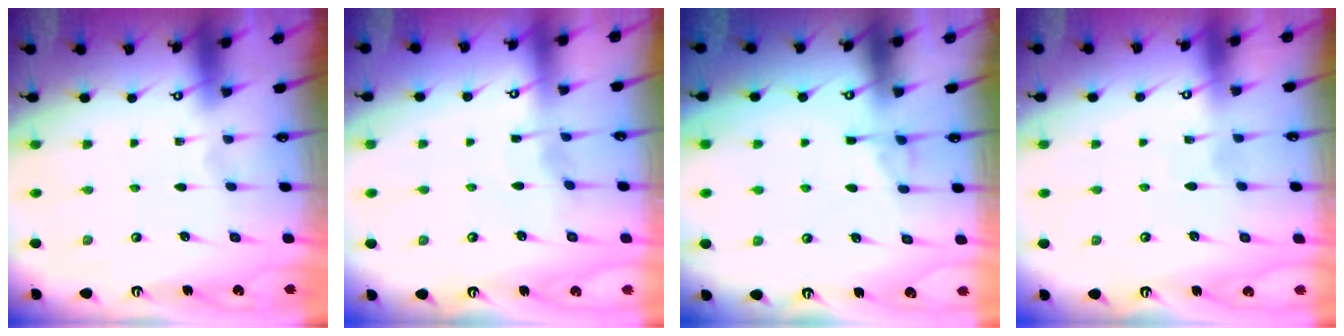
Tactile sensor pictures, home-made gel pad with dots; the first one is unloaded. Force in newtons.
{"total": 3.7, "press": 3.6, "slide": 0.6}
{"total": 4.1, "press": 4.1, "slide": 0.5}
{"total": 6.2, "press": 6.1, "slide": 0.6}